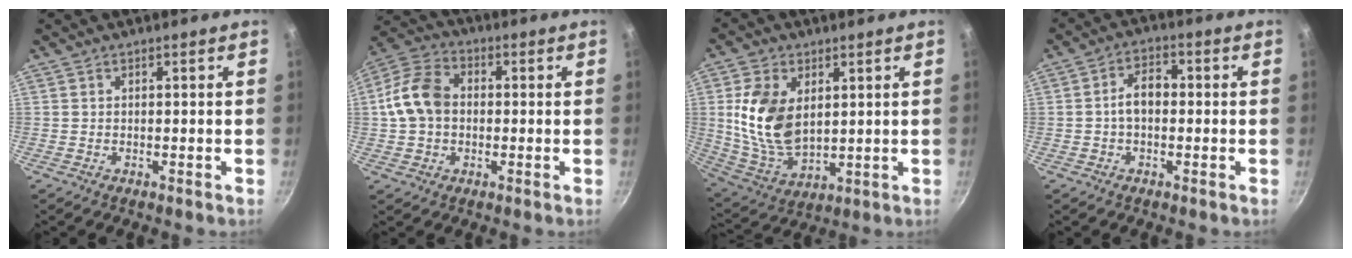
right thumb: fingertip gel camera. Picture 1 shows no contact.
{"total": 10.9, "force": [0.1, 8.3, 7.1], "torque": [-0.113, 0.026, -0.014]}
{"total": 14.5, "force": [2.9, 9.2, 10.8], "torque": [-0.194, -0.026, 0.069]}
{"total": 5.4, "force": [-0.3, 3.5, 4.1], "torque": [-0.051, 0.023, -0.011]}